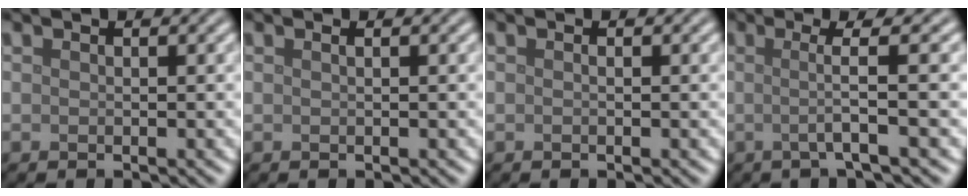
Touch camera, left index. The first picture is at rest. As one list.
[{"total": 0.7, "force": [0.3, 0.3, 0.5], "torque": [-0.007, 0.001, -0.001]}, {"total": 0.0}, {"total": 3.7, "force": [0.1, 0.5, 3.6], "torque": [-0.059, 0.000, -0.008]}]